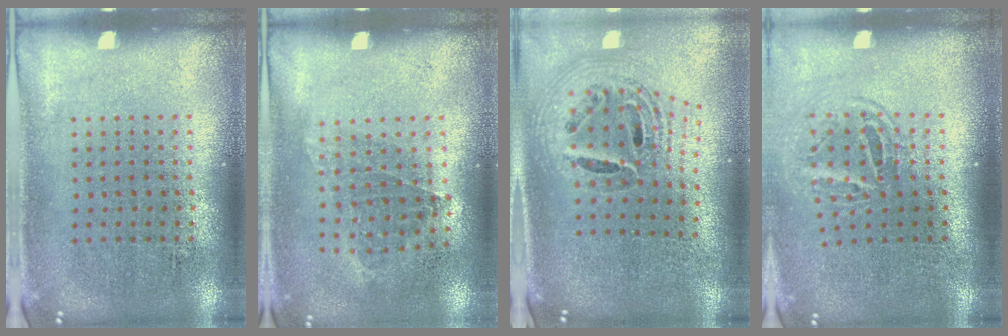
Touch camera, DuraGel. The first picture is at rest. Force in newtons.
{"total": 1.0, "press": 0.8, "slide": 0.6}
{"total": 1.8, "press": 1.5, "slide": 1.0}
{"total": 1.7, "press": 1.1, "slide": 1.3}